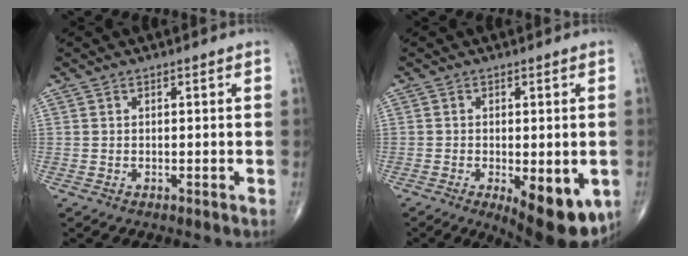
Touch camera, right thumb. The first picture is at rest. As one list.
[{"total": 13.1, "force": [-4.6, 5.5, 11.0], "torque": [-0.130, -0.011, -0.053]}]